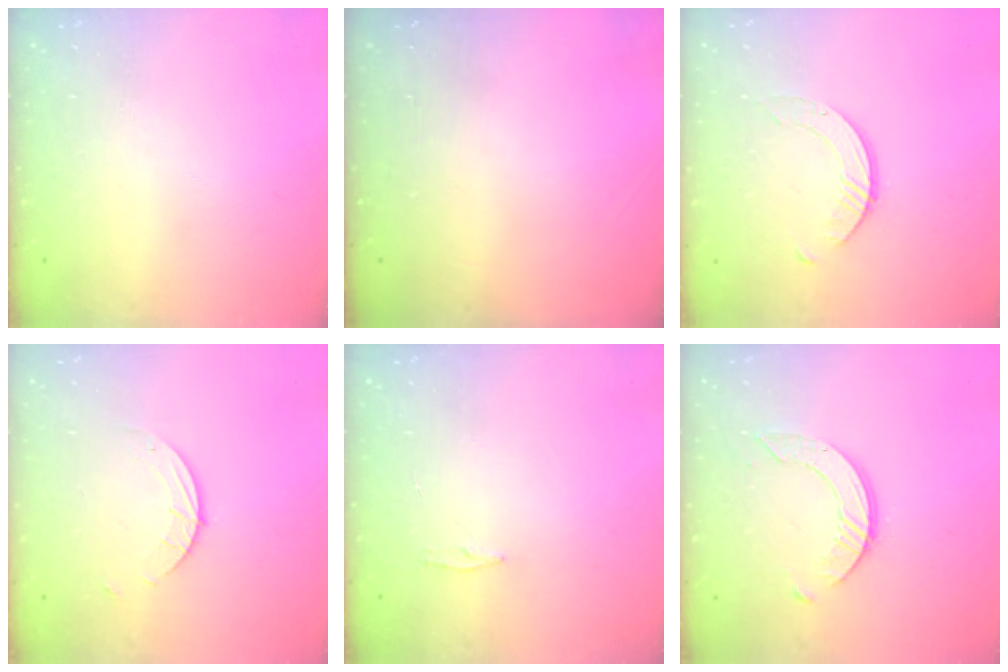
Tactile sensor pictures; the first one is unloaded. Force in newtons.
{"total": 0.0}
{"total": 1.6, "press": 1.6, "slide": 0.2}
{"total": 1.5, "press": 1.5, "slide": 0.1}
{"total": 3.8, "press": 3.7, "slide": 0.5}
{"total": 6.5, "press": 6.5, "slide": 0.6}